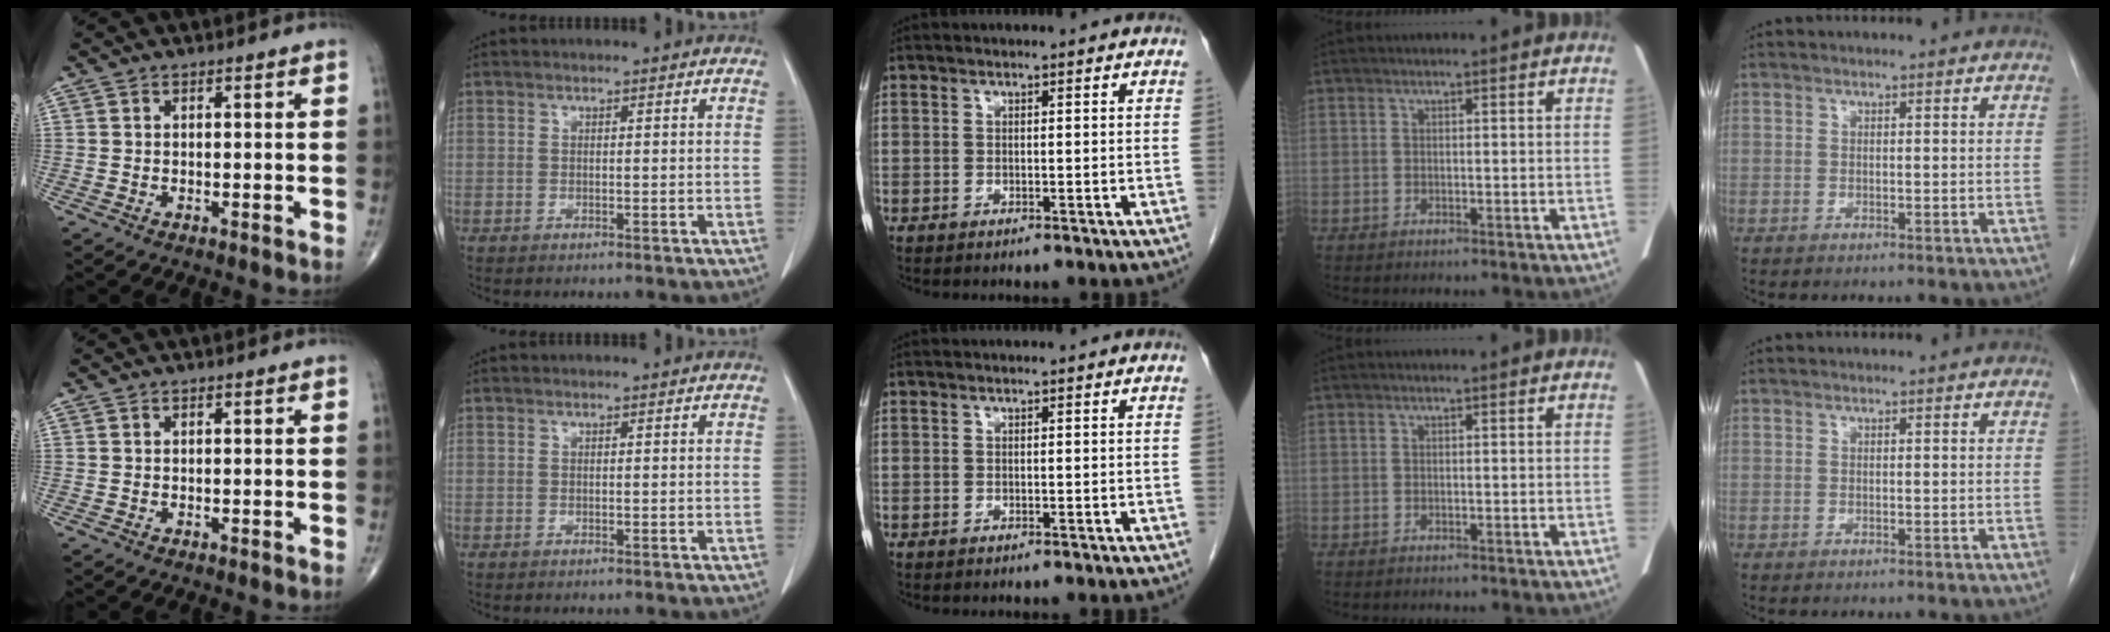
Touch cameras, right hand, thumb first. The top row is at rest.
{}